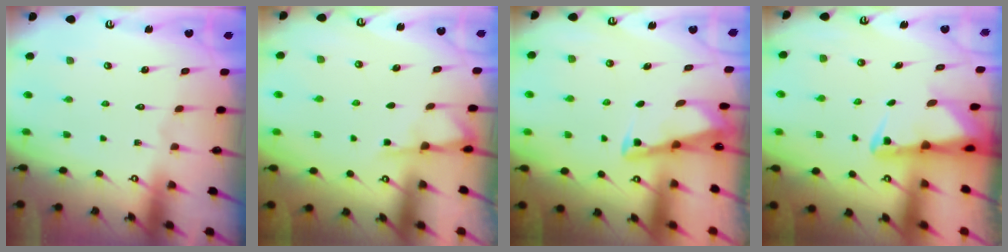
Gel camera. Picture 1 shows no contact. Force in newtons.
{"total": 2.5, "press": 2.5, "slide": 0.4}
{"total": 2.9, "press": 2.9, "slide": 0.4}
{"total": 2.8, "press": 2.8, "slide": 0.6}